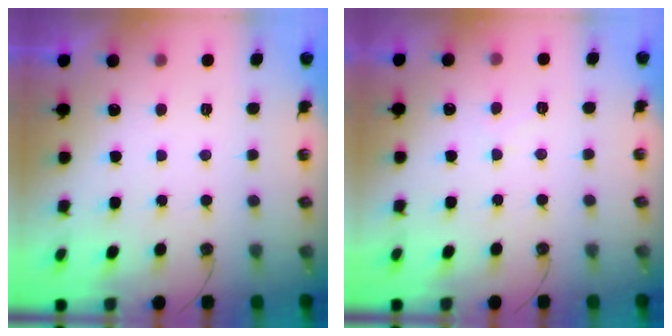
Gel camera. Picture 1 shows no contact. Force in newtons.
{"total": 4.7, "press": 4.6, "slide": 0.7}